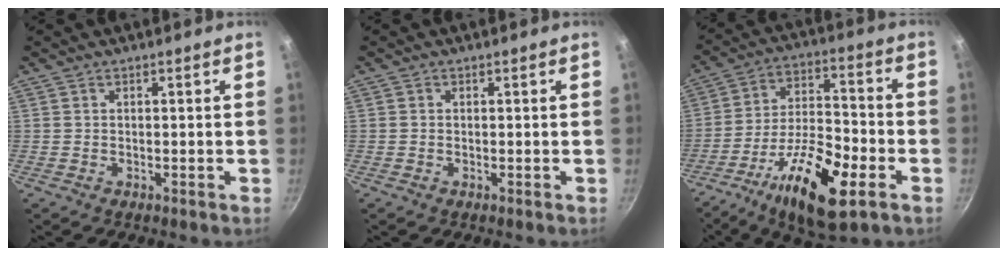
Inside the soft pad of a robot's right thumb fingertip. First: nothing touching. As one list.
[{"total": 0.0}, {"total": 18.7, "force": [-8.6, 6.6, 15.3], "torque": [-0.261, 0.035, -0.152]}]